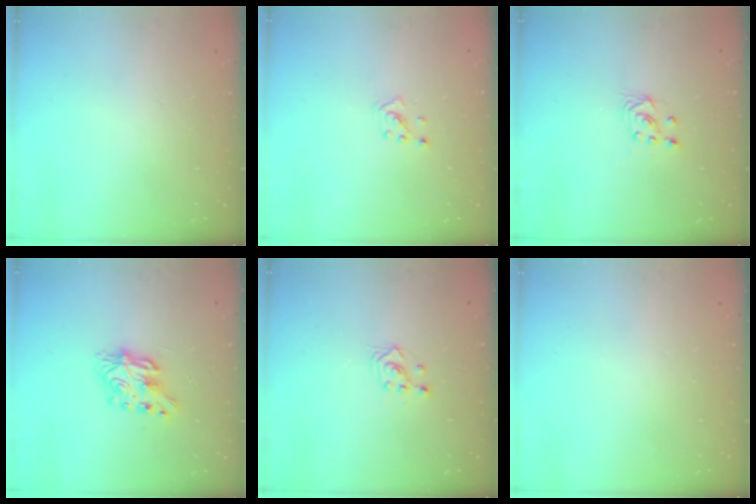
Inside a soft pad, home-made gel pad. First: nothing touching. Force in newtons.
{"total": 2.2, "press": 2.2, "slide": 0.6}
{"total": 2.9, "press": 2.7, "slide": 1.0}
{"total": 7.9, "press": 7.9, "slide": 0.3}
{"total": 2.5, "press": 2.5, "slide": 0.3}
{"total": 0.0}